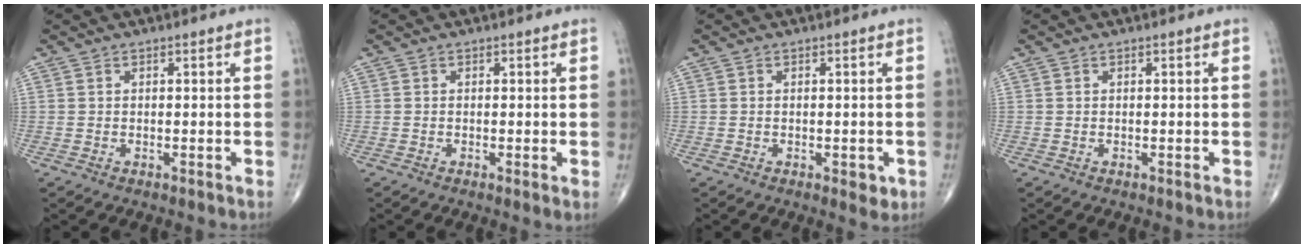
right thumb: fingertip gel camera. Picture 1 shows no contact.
{"total": 1.2, "force": [-0.2, 0.1, 1.2], "torque": [-0.027, -0.006, -0.007]}
{"total": 2.4, "force": [-0.8, 1.1, 2.0], "torque": [-0.018, -0.002, -0.008]}
{"total": 0.0}